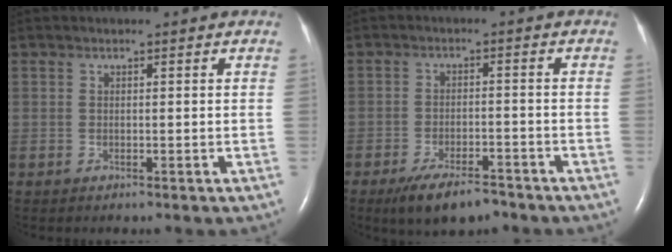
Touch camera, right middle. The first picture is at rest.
{"total": 7.1, "force": [-5.4, 2.3, 4.0], "torque": [-0.070, -0.008, -0.091]}